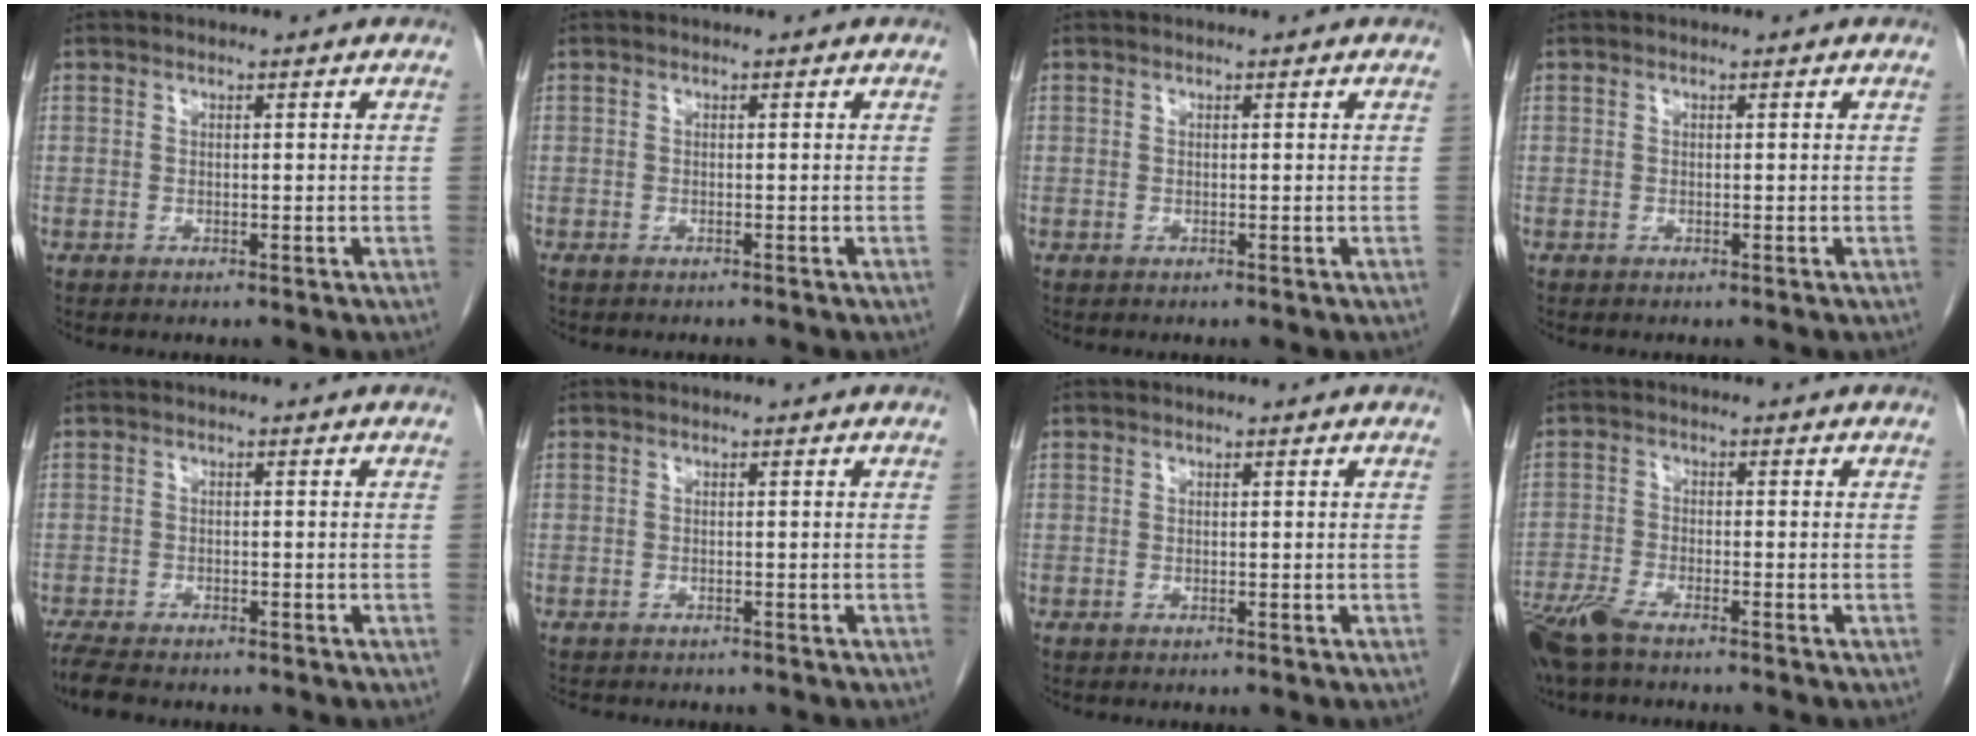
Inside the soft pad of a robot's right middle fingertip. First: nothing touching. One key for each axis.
{"total": 1.2, "fx": -1.1, "fy": 0.2, "fz": 0.5, "tx": -0.011, "ty": -0.003, "tz": -0.014}
{"total": 0.0}
{"total": 0.0}
{"total": 5.4, "fx": -4.6, "fy": 1.3, "fz": 2.5, "tx": -0.050, "ty": -0.015, "tz": -0.074}
{"total": 4.3, "fx": -3.7, "fy": 1.3, "fz": 1.6, "tx": -0.028, "ty": -0.009, "tz": -0.046}
{"total": 0.0}
{"total": 6.8, "fx": -5.6, "fy": 0.8, "fz": 3.8, "tx": -0.074, "ty": -0.017, "tz": -0.105}